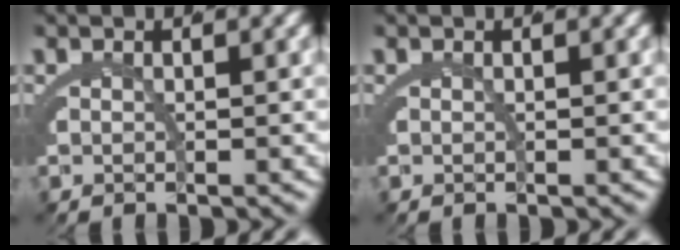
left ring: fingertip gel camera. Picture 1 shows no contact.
{"total": 0.0}